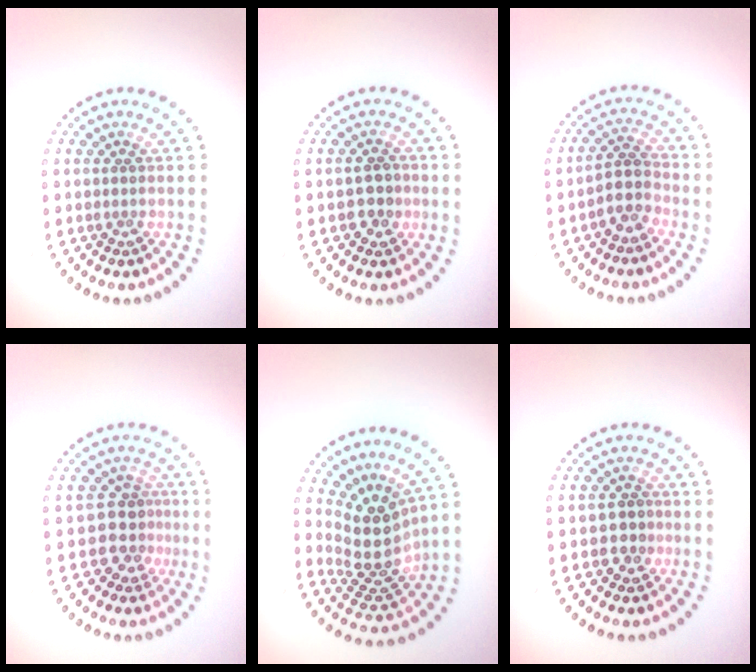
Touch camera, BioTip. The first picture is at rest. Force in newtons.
{"total": 2.1, "press": 2.1, "slide": 0.4}
{"total": 2.5, "press": 2.0, "slide": 1.6}
{"total": 2.9, "press": 2.1, "slide": 1.9}
{"total": 4.7, "press": 3.5, "slide": 3.1}
{"total": 1.8, "press": 1.7, "slide": 0.6}